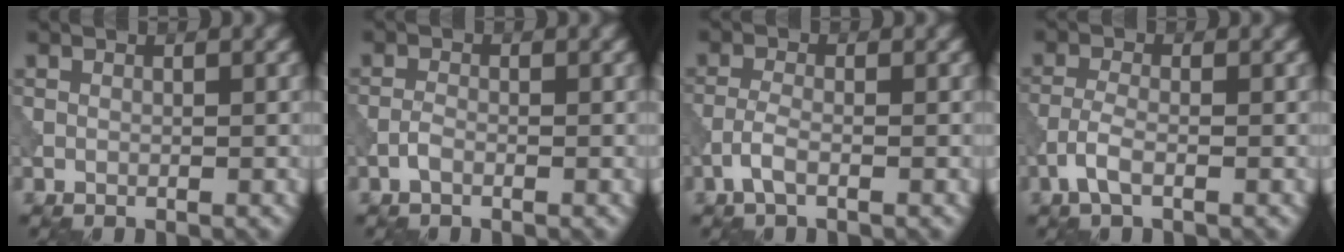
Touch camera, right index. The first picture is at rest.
{"total": 0.9, "force": [-0.6, 0.3, 0.6], "torque": [-0.016, 0.002, -0.014]}
{"total": 1.9, "force": [-1.0, 0.6, 1.5], "torque": [-0.036, 0.004, -0.026]}
{"total": 2.2, "force": [-1.2, 0.7, 1.8], "torque": [-0.044, 0.003, -0.030]}